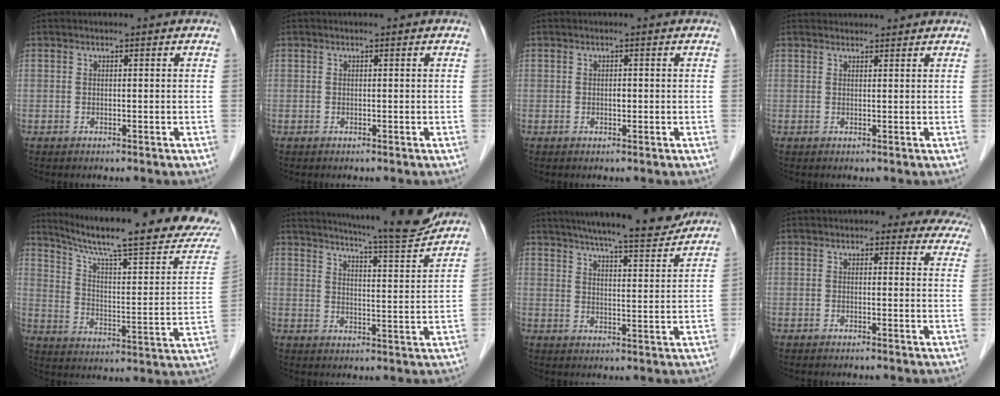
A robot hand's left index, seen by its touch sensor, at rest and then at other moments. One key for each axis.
{"total": 0.0}
{"total": 0.7, "fx": -0.1, "fy": 0.4, "fz": 0.5, "tx": -0.010, "ty": 0.001, "tz": -0.002}
{"total": 4.2, "fx": 4.1, "fy": 0.8, "fz": 0.4, "tx": -0.007, "ty": 0.034, "tz": 0.056}
{"total": 24.4, "fx": 20.9, "fy": 0.6, "fz": 12.5, "tx": -0.190, "ty": -0.054, "tz": 0.288}
{"total": 14.6, "fx": 13.5, "fy": -0.3, "fz": 5.7, "tx": -0.091, "ty": -0.024, "tz": 0.182}
{"total": 15.6, "fx": 14.0, "fy": 1.0, "fz": 7.0, "tx": -0.105, "ty": 0.001, "tz": 0.192}
{"total": 10.2, "fx": 9.1, "fy": 3.9, "fz": 2.5, "tx": 0.014, "ty": -0.006, "tz": 0.071}